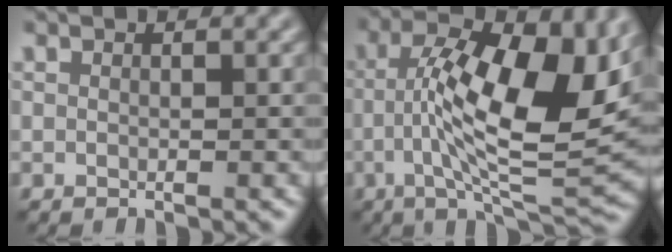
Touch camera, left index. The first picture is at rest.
{"total": 12.6, "force": [0.1, 4.2, 11.8], "torque": [-0.197, 0.015, -0.002]}